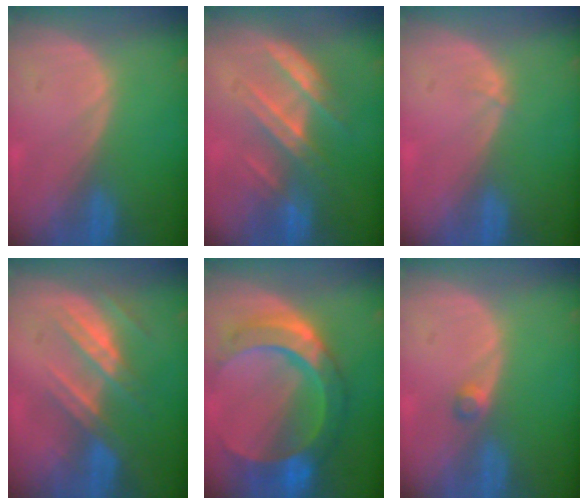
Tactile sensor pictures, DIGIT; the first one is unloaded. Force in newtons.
{"total": 7.4, "press": 6.7, "slide": 3.1}
{"total": 0.6, "press": 0.4, "slide": 0.3}
{"total": 7.2, "press": 6.6, "slide": 2.8}
{"total": 11.0, "press": 10.9, "slide": 1.1}
{"total": 1.6, "press": 1.4, "slide": 0.9}